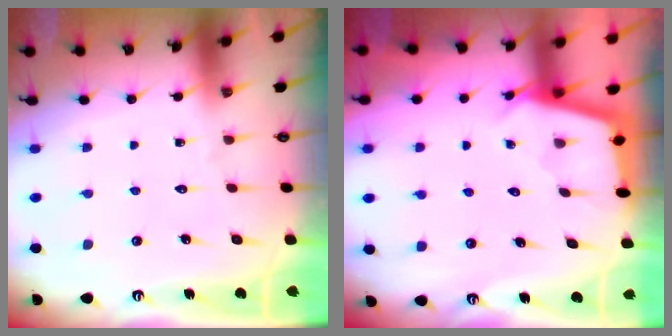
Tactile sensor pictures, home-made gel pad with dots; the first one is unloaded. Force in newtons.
{"total": 2.9, "press": 2.8, "slide": 0.4}